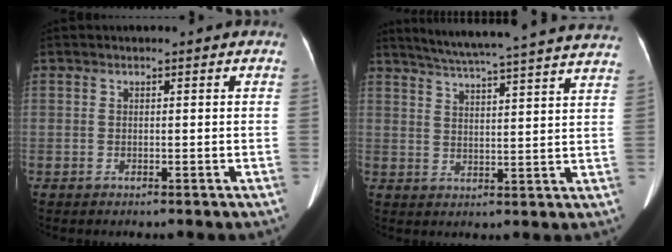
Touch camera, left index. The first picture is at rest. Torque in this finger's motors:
{"motor_torque": [-0.15, -1.65, -0.09, 0.03]}